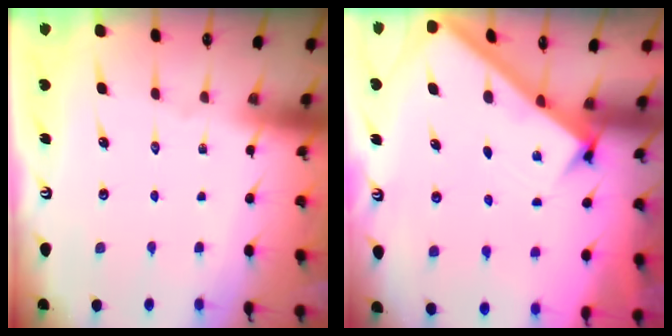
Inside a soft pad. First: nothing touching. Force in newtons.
{"total": 2.5, "press": 2.5, "slide": 0.3}